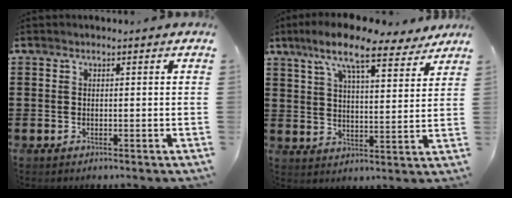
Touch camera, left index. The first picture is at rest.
{"total": 10.8, "force": [8.5, 1.7, 6.5], "torque": [-0.144, -0.027, 0.147]}